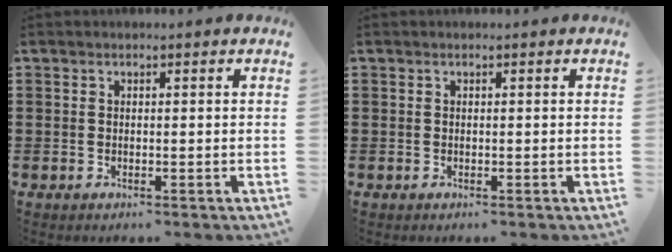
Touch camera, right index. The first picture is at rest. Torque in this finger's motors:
{"motor_torque": [0.00, 0.00, 0.00, 0.00]}